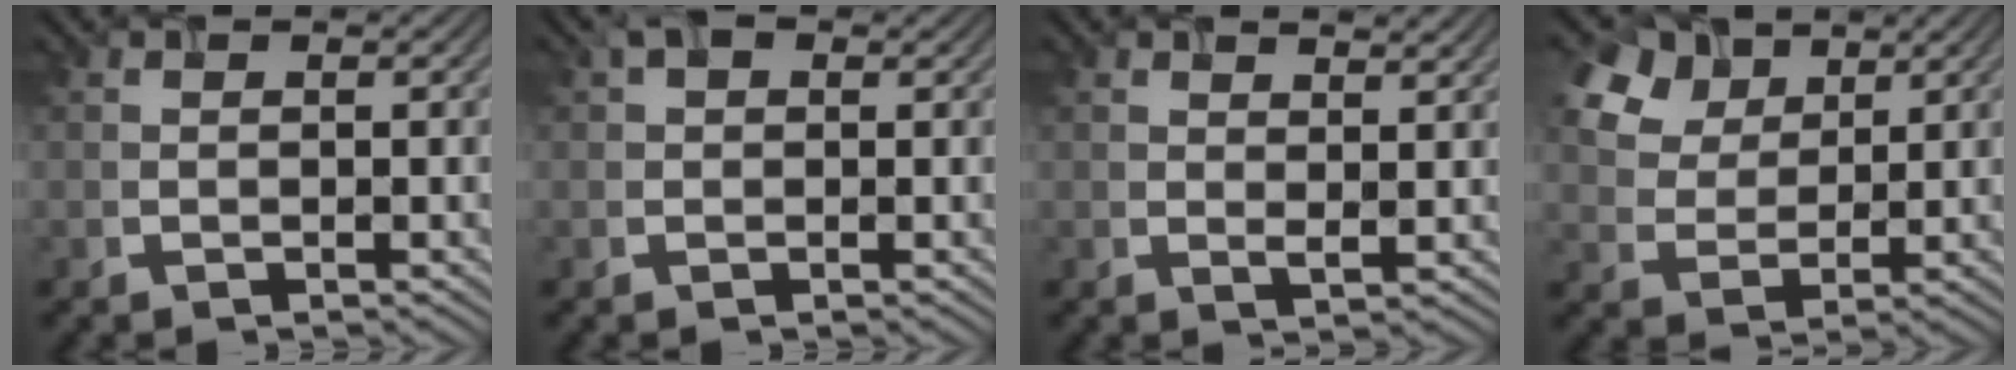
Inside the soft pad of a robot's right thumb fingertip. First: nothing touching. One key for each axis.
{"total": 2.2, "fx": 0.7, "fy": 1.4, "fz": 1.5, "tx": -0.026, "ty": 0.009, "tz": 0.012}
{"total": 2.3, "fx": 1.8, "fy": 0.4, "fz": 1.4, "tx": -0.023, "ty": -0.003, "tz": 0.035}
{"total": 8.0, "fx": 4.5, "fy": 5.2, "fz": 4.1, "tx": -0.106, "ty": 0.015, "tz": 0.087}